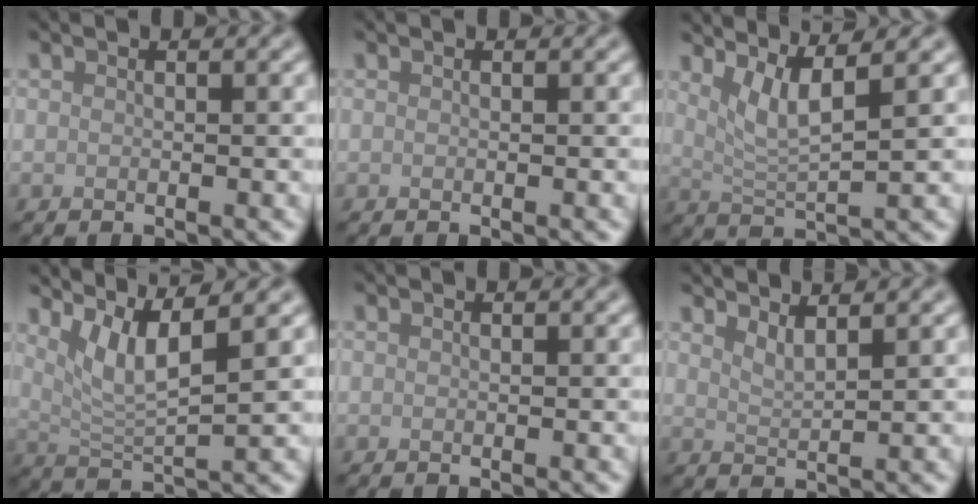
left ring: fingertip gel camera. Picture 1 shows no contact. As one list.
[{"total": 0.0}, {"total": 4.0, "force": [2.2, 0.7, 3.3], "torque": [-0.059, -0.003, 0.046]}, {"total": 5.2, "force": [2.8, 0.9, 4.3], "torque": [-0.079, -0.002, 0.058]}, {"total": 0.0}, {"total": 2.0, "force": [1.6, 0.5, 1.1], "torque": [-0.012, -0.002, 0.028]}]